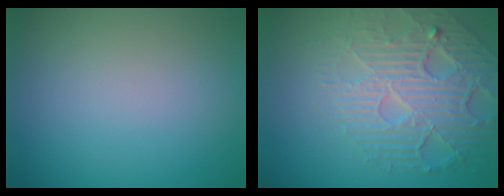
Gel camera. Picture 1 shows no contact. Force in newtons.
{"total": 7.0, "press": 5.1, "slide": 4.8}